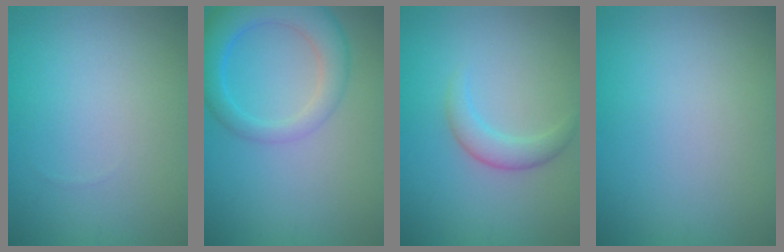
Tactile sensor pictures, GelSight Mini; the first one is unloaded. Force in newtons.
{"total": 5.5, "press": 5.5, "slide": 0.3}
{"total": 2.3, "press": 2.3, "slide": 0.2}
{"total": 0.0}